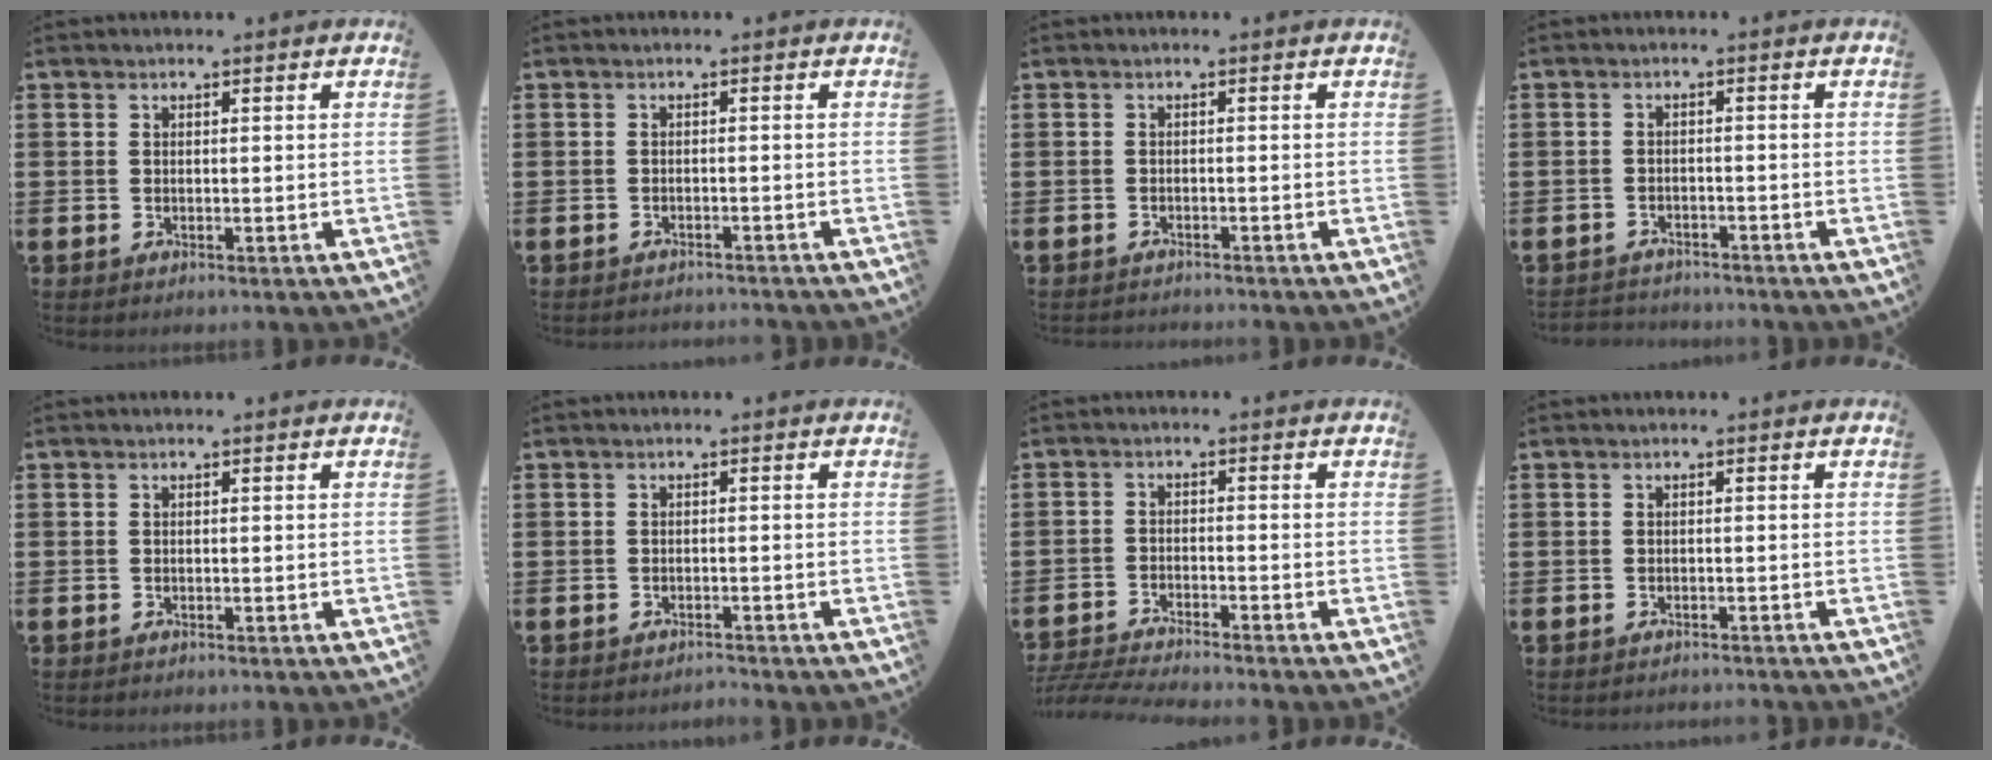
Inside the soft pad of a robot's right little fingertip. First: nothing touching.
{"total": 1.0, "force": [-1.0, -0.1, -0.1], "torque": [-0.001, 0.002, -0.022]}
{"total": 0.9, "force": [-0.9, 0.0, -0.1], "torque": [-0.001, 0.000, -0.018]}
{"total": 1.8, "force": [-1.8, 0.2, -0.3], "torque": [-0.001, 0.003, -0.040]}
{"total": 0.0}
{"total": 0.9, "force": [-0.9, 0.0, 0.0], "torque": [-0.002, 0.000, -0.019]}
{"total": 3.6, "force": [-3.5, -0.1, 0.9], "torque": [-0.020, -0.008, -0.071]}
{"total": 0.7, "force": [-0.6, -0.1, 0.0], "torque": [0.000, -0.001, -0.014]}